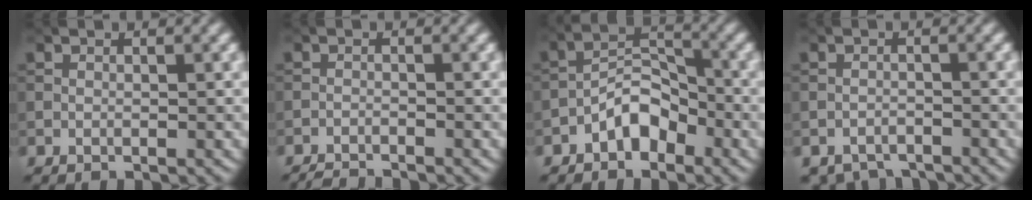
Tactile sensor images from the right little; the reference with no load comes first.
{"total": 2.5, "force": [-2.4, 0.1, 0.7], "torque": [-0.013, -0.002, -0.049]}
{"total": 3.9, "force": [-2.4, 2.0, 2.4], "torque": [-0.032, 0.019, -0.049]}
{"total": 3.2, "force": [-3.0, 0.9, 0.4], "torque": [-0.001, -0.006, -0.055]}